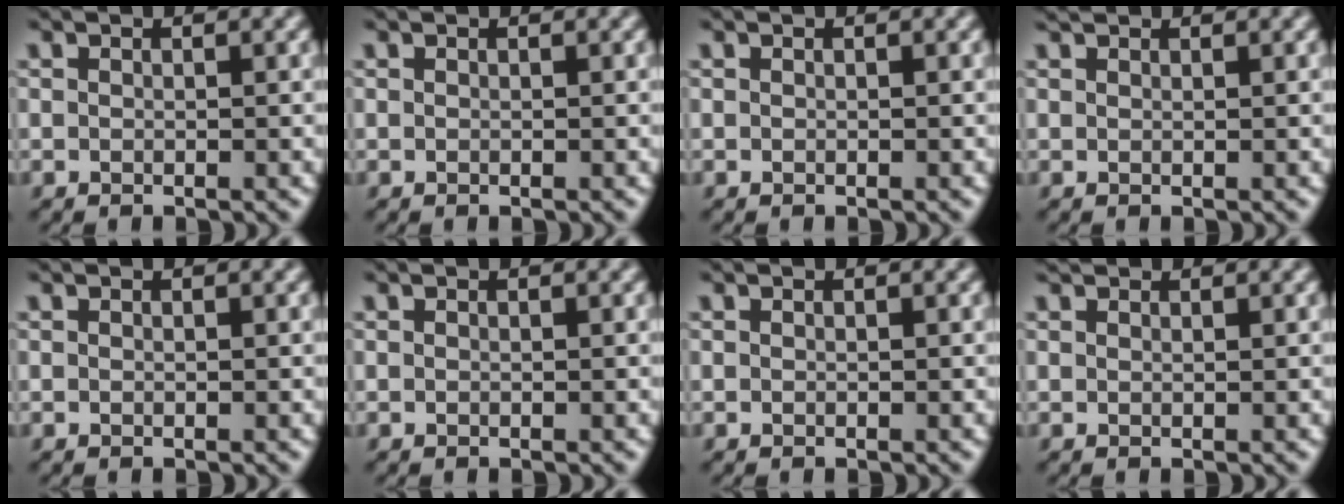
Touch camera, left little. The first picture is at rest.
{"total": 0.0}
{"total": 0.0}
{"total": 0.9, "force": [0.9, 0.1, 0.1], "torque": [-0.011, 0.009, 0.021]}
{"total": 0.0}
{"total": 0.0}
{"total": 0.0}
{"total": 1.0, "force": [1.0, 0.2, 0.1], "torque": [-0.011, 0.009, 0.021]}